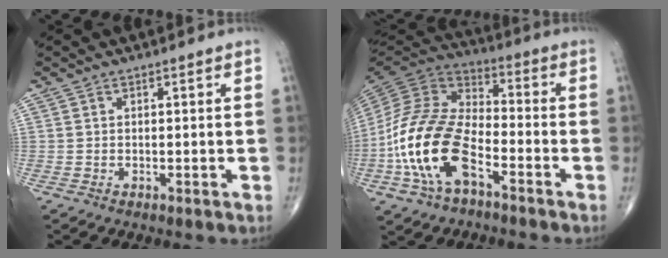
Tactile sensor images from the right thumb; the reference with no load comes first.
{"total": 18.6, "force": [-7.0, 9.7, 14.2], "torque": [-0.281, 0.047, -0.139]}